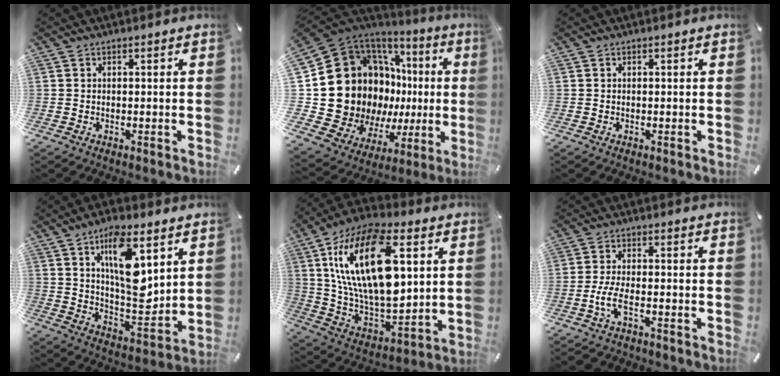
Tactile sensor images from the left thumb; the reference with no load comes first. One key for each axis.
{"total": 25.5, "fx": 1.0, "fy": 19.2, "fz": 16.8, "tx": -0.280, "ty": -0.066, "tz": 0.077}
{"total": 0.0}
{"total": 16.5, "fx": 7.3, "fy": 7.4, "fz": 12.8, "tx": -0.217, "ty": -0.035, "tz": 0.117}
{"total": 25.6, "fx": 8.4, "fy": 13.6, "fz": 20.0, "tx": -0.417, "ty": -0.036, "tz": 0.134}
{"total": 5.2, "fx": -2.5, "fy": 1.7, "fz": 4.3, "tx": -0.098, "ty": -0.005, "tz": -0.047}